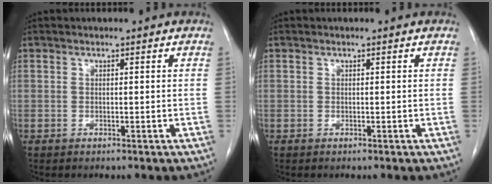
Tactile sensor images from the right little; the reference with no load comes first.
{"total": 0.0}